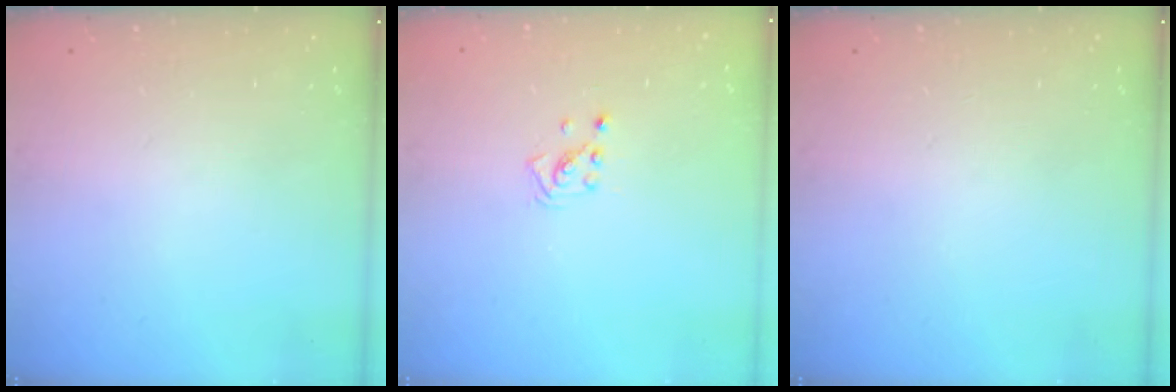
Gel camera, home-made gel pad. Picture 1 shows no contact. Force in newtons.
{"total": 1.9, "press": 1.9, "slide": 0.1}
{"total": 0.0}